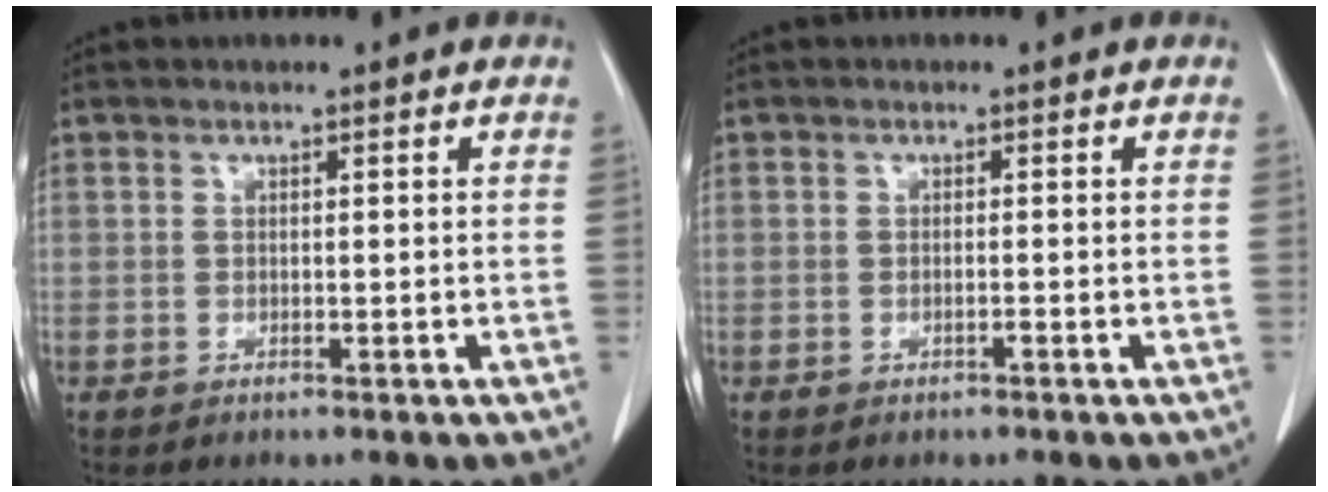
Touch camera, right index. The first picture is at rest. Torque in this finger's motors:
{"motor_torque": [0.11, 0.03, 0.00, 0.02]}